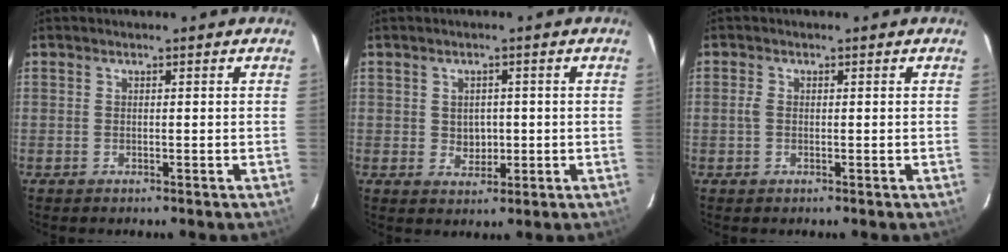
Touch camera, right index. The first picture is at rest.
{"total": 3.5, "force": [-0.1, 3.0, 1.7], "torque": [-0.030, 0.003, 0.006]}
{"total": 1.3, "force": [-0.2, 0.8, 1.0], "torque": [-0.020, 0.004, -0.005]}